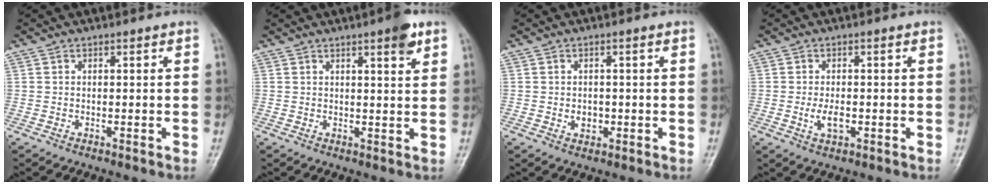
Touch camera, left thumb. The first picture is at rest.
{"total": 4.4, "force": [2.6, 0.8, 3.4], "torque": [-0.043, -0.013, 0.033]}
{"total": 2.4, "force": [-0.4, 1.9, 1.5], "torque": [-0.012, 0.002, -0.002]}
{"total": 3.5, "force": [-0.8, 1.8, 2.9], "torque": [-0.054, -0.001, -0.012]}